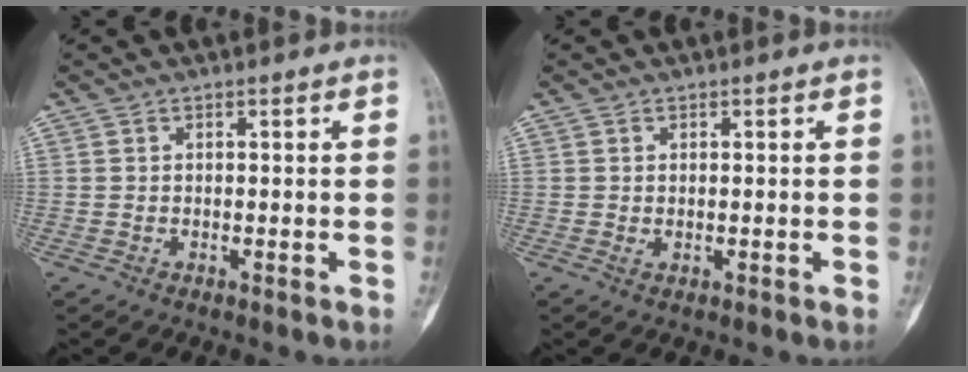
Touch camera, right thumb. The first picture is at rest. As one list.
[{"total": 0.7, "force": [0.0, 0.5, 0.5], "torque": [-0.011, -0.001, 0.005]}]